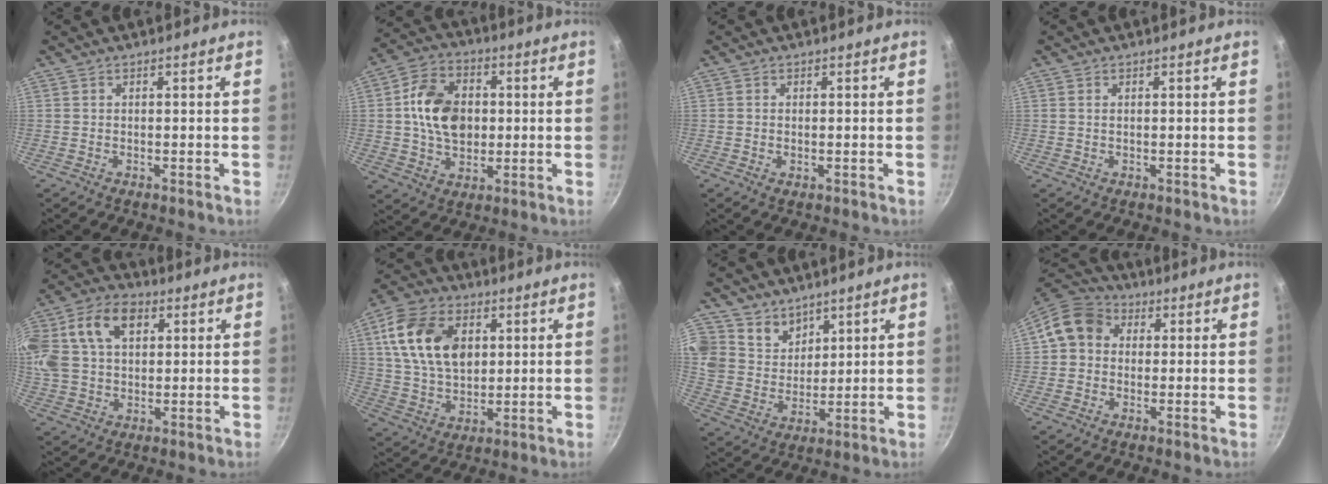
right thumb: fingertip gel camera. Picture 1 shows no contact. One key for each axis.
{"total": 13.3, "fx": 1.1, "fy": 9.7, "fz": 9.1, "tx": -0.133, "ty": 0.010, "tz": 0.011}
{"total": 0.9, "fx": -0.1, "fy": 0.5, "fz": 0.8, "tx": -0.013, "ty": -0.001, "tz": -0.003}
{"total": 0.6, "fx": 0.2, "fy": 0.3, "fz": 0.5, "tx": -0.009, "ty": 0.001, "tz": 0.003}
{"total": 24.5, "fx": 7.8, "fy": 16.9, "fz": 15.9, "tx": -0.367, "ty": 0.044, "tz": 0.132}
{"total": 16.3, "fx": 4.3, "fy": 11.0, "fz": 11.2, "tx": -0.192, "ty": -0.005, "tz": 0.078}
{"total": 9.8, "fx": 6.4, "fy": 7.1, "fz": 1.8, "tx": -0.001, "ty": -0.040, "tz": 0.122}
{"total": 8.8, "fx": 1.4, "fy": 7.5, "fz": 4.3, "tx": -0.046, "ty": 0.019, "tz": 0.005}